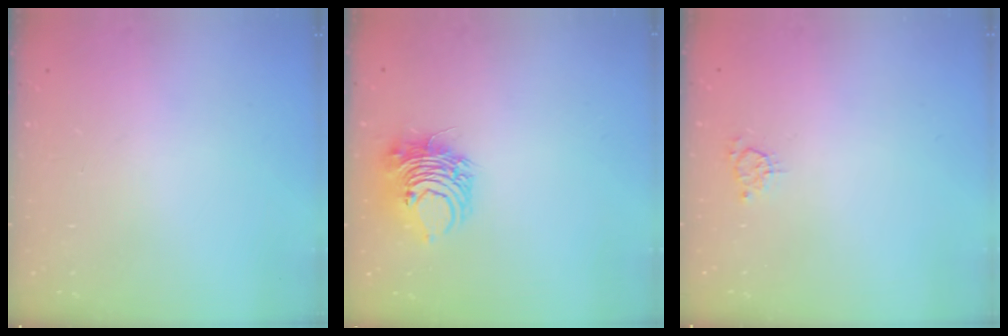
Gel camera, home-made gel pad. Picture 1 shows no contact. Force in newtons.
{"total": 9.1, "press": 9.1, "slide": 0.4}
{"total": 2.9, "press": 2.9, "slide": 0.5}